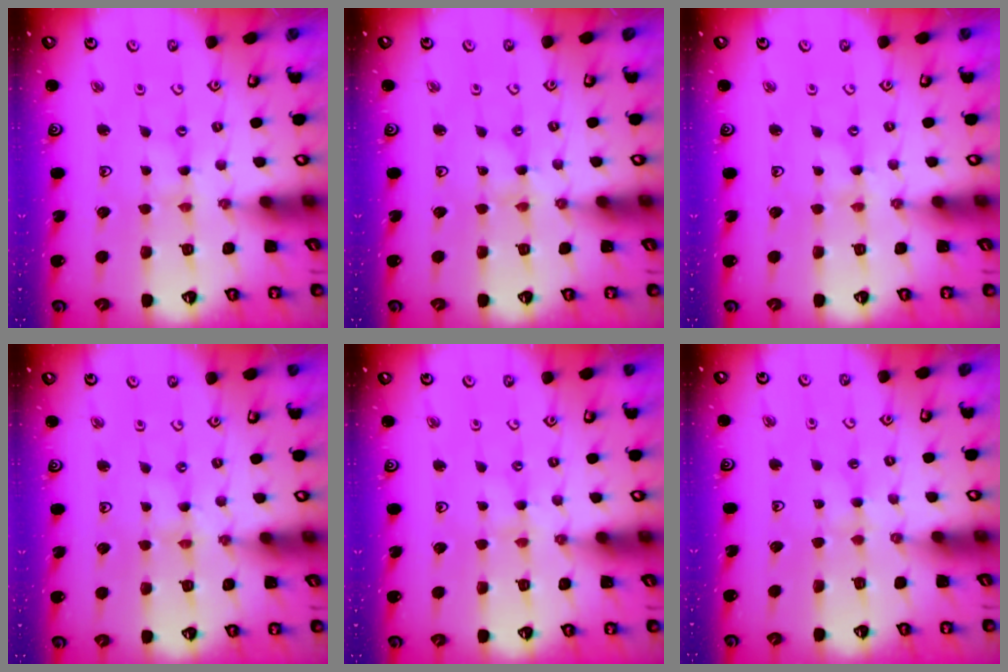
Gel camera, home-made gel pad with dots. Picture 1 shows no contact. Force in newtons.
{"total": 0.0}
{"total": 0.0}
{"total": 0.0}
{"total": 1.3, "press": 1.2, "slide": 0.3}
{"total": 2.8, "press": 2.8, "slide": 0.3}